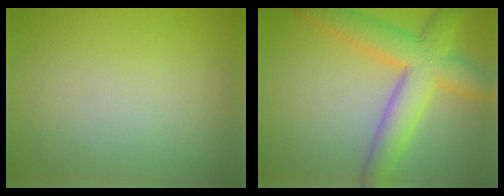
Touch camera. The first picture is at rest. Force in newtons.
{"total": 7.2, "press": 7.2, "slide": 0.3}